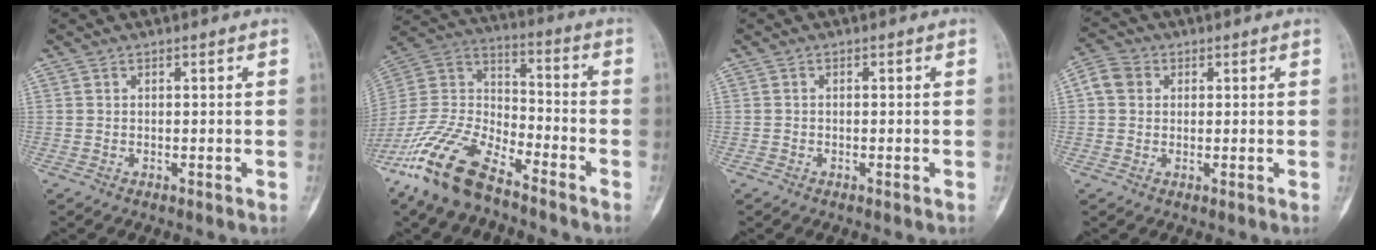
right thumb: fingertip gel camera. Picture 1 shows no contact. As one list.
[{"total": 18.2, "force": [-12.9, 7.2, 10.6], "torque": [-0.209, 0.058, -0.251]}, {"total": 0.5, "force": [-0.3, 0.5, 0.1], "torque": [0.005, 0.004, -0.008]}, {"total": 4.8, "force": [1.0, 4.2, 2.2], "torque": [-0.033, 0.010, 0.013]}]